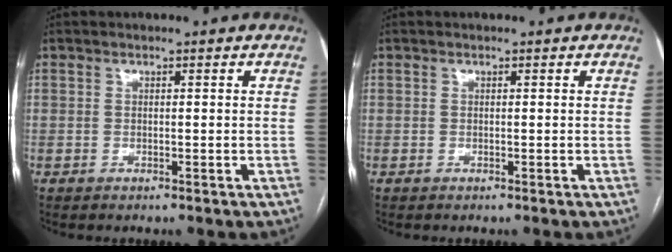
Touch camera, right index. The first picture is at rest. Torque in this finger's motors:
{"motor_torque": [0.00, 0.00, 0.00, 0.00]}